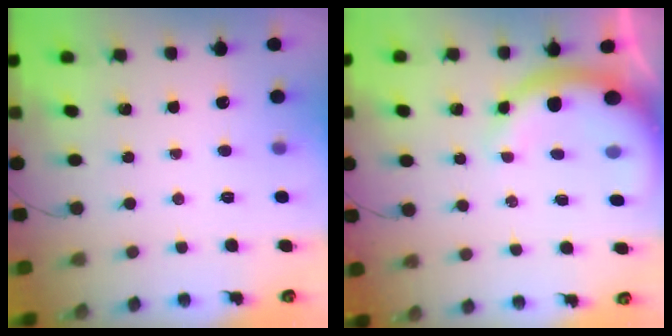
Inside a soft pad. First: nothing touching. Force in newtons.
{"total": 10.2, "press": 10.0, "slide": 2.1}